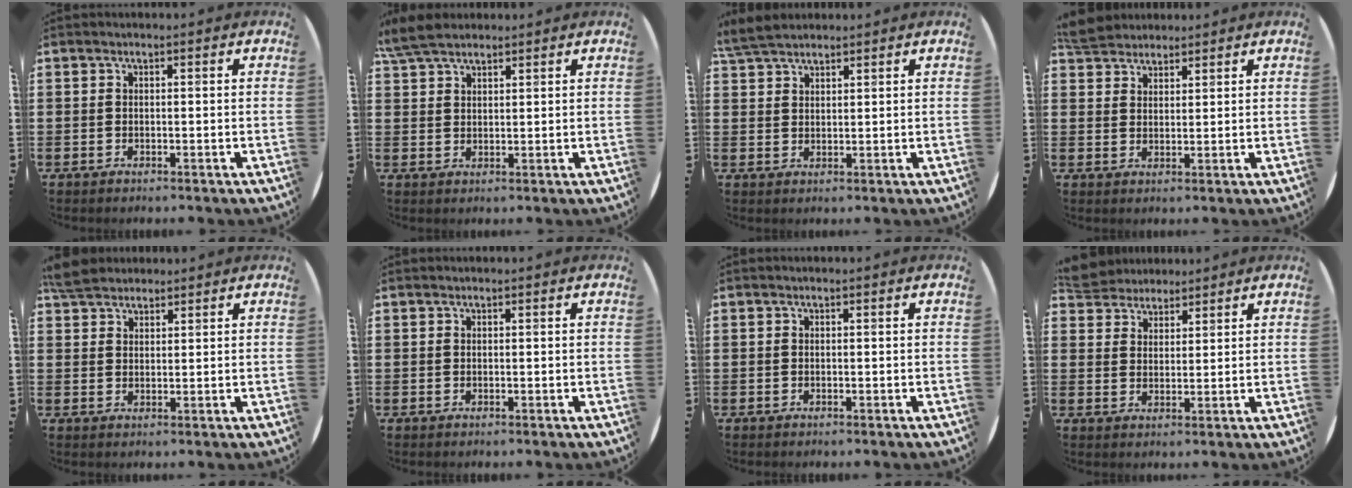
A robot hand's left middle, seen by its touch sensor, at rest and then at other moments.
{"total": 5.0, "force": [4.3, 1.6, 2.1], "torque": [-0.052, 0.001, 0.081]}
{"total": 4.6, "force": [4.1, 1.3, 1.5], "torque": [-0.039, -0.003, 0.080]}
{"total": 4.7, "force": [4.4, 1.4, 0.6], "torque": [-0.025, -0.003, 0.086]}
{"total": 4.4, "force": [4.1, 1.4, 1.0], "torque": [-0.022, -0.004, 0.077]}
{"total": 0.0}
{"total": 0.0}
{"total": 5.1, "force": [4.9, 1.3, 0.2], "torque": [-0.024, -0.008, 0.094]}